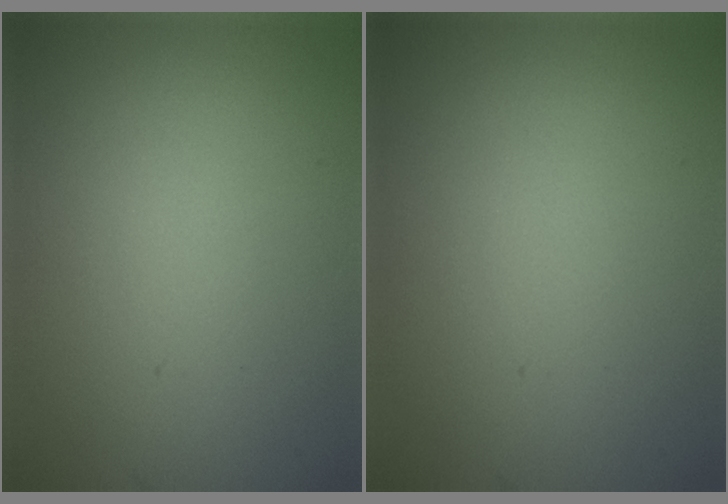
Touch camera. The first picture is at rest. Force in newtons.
{"total": 0.0}